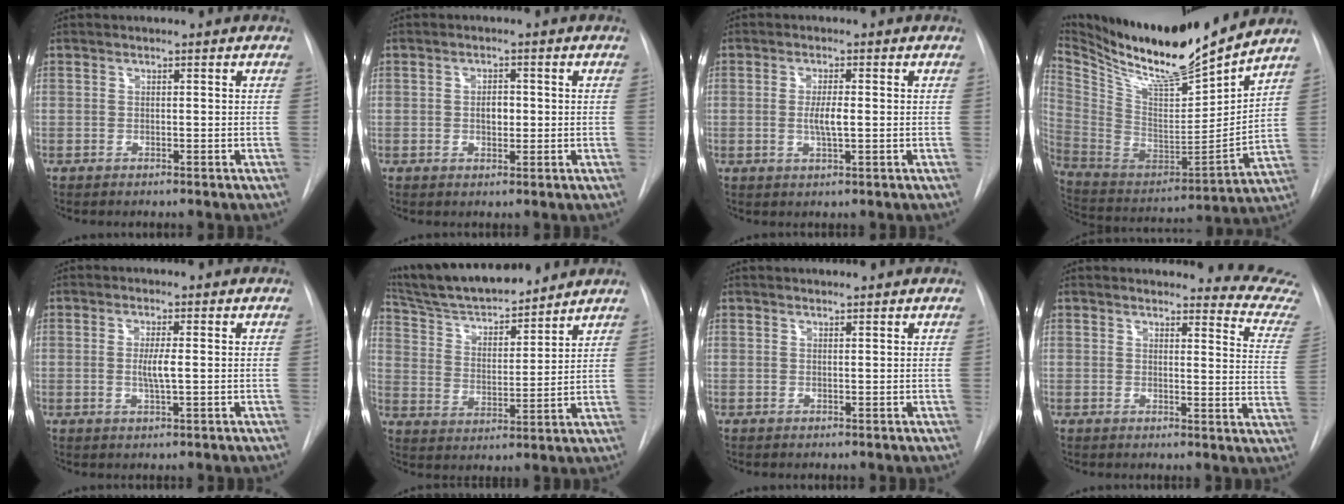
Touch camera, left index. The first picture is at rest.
{"total": 2.4, "force": [-0.2, 1.4, 1.9], "torque": [-0.030, 0.000, -0.002]}
{"total": 3.1, "force": [-0.3, 0.5, 3.1], "torque": [-0.059, -0.005, -0.004]}
{"total": 21.0, "force": [18.7, 1.3, 9.3], "torque": [-0.183, -0.041, 0.326]}
{"total": 2.8, "force": [-0.2, 0.2, 2.8], "torque": [-0.054, -0.006, -0.003]}
{"total": 16.2, "force": [14.7, 2.7, 6.2], "torque": [-0.109, 0.013, 0.251]}
{"total": 1.0, "force": [1.0, 0.1, 0.1], "torque": [-0.005, 0.009, 0.021]}
{"total": 12.9, "force": [12.9, 0.1, 0.8], "torque": [0.020, -0.126, 0.104]}